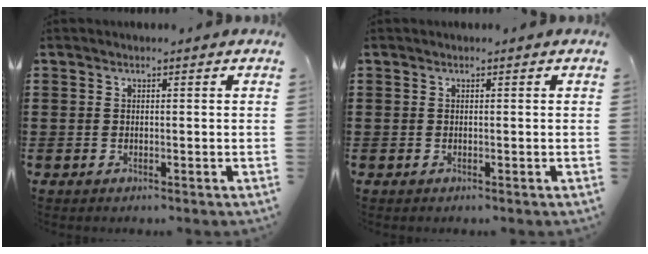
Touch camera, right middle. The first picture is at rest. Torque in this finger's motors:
{"motor_torque": [-2.14, 0.00, 0.00, 0.00]}